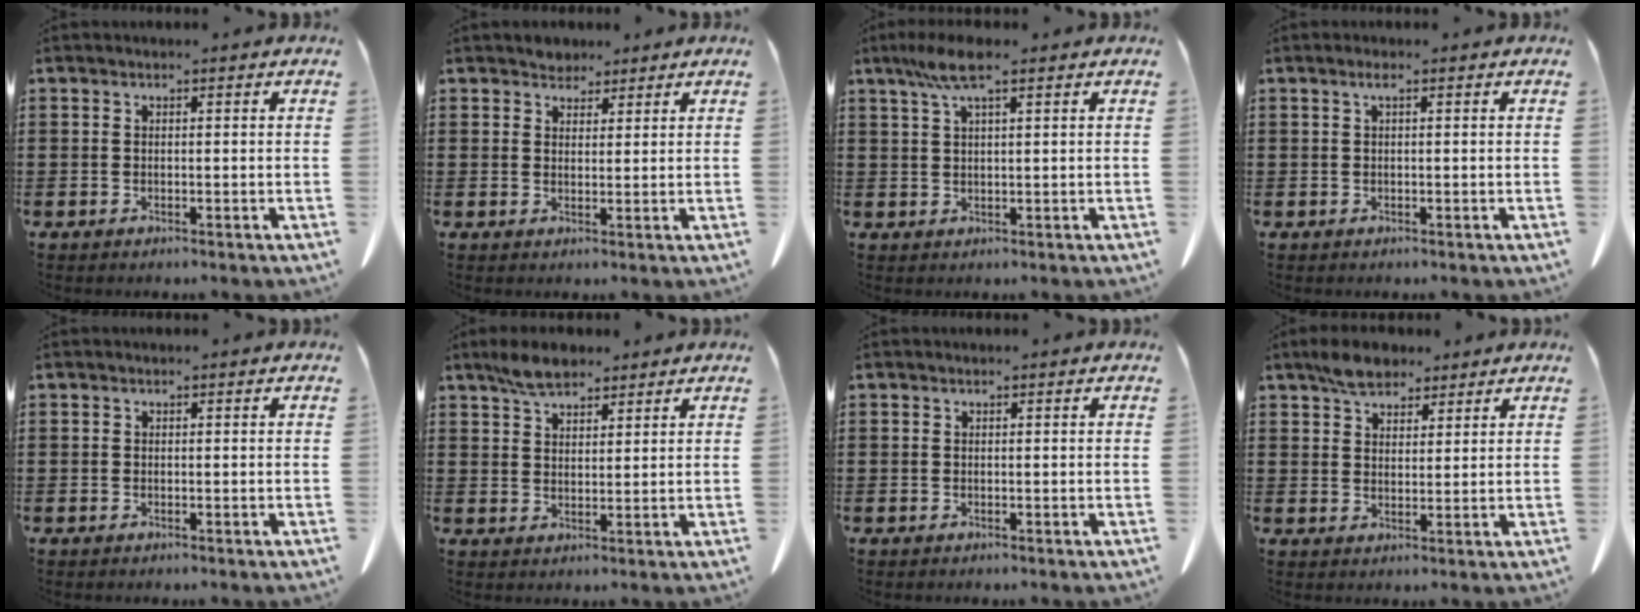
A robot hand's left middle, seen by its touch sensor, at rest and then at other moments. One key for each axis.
{"total": 2.6, "fx": 2.4, "fy": 1.1, "fz": 0.1, "tx": -0.008, "ty": 0.002, "tz": 0.046}
{"total": 5.1, "fx": 2.9, "fy": 0.9, "fz": 4.1, "tx": -0.088, "ty": 0.006, "tz": 0.050}
{"total": 1.1, "fx": 0.3, "fy": 0.2, "fz": 1.1, "tx": -0.022, "ty": 0.003, "tz": 0.005}
{"total": 0.0}
{"total": 4.9, "fx": 3.8, "fy": 2.1, "fz": 2.2, "tx": -0.053, "ty": 0.005, "tz": 0.072}
{"total": 0.0}
{"total": 5.2, "fx": 4.1, "fy": 2.6, "fz": 1.9, "tx": -0.041, "ty": 0.003, "tz": 0.078}